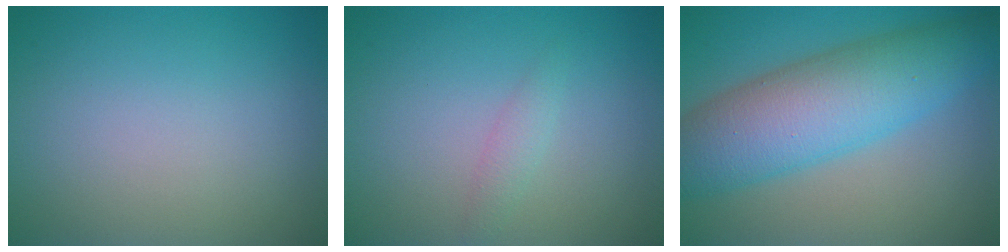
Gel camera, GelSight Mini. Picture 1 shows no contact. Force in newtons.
{"total": 1.2, "press": 1.2, "slide": 0.0}
{"total": 9.2, "press": 9.2, "slide": 0.3}